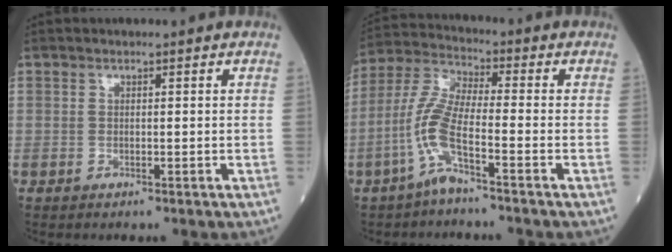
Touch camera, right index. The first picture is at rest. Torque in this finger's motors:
{"motor_torque": [1.25, -0.58, 0.67, 0.19]}